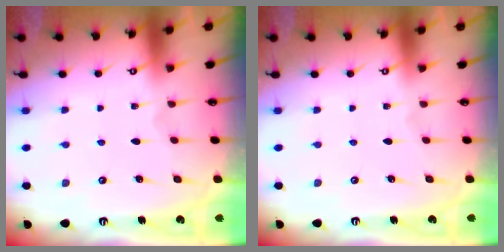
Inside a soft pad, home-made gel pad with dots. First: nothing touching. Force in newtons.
{"total": 0.0}